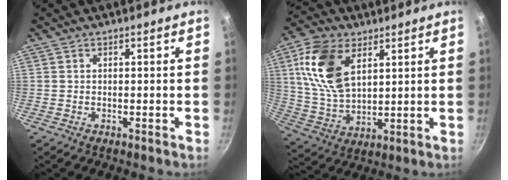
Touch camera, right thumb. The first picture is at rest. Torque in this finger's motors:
{"motor_torque": [0.04, 0.71, 1.26, 1.11, 0.15]}